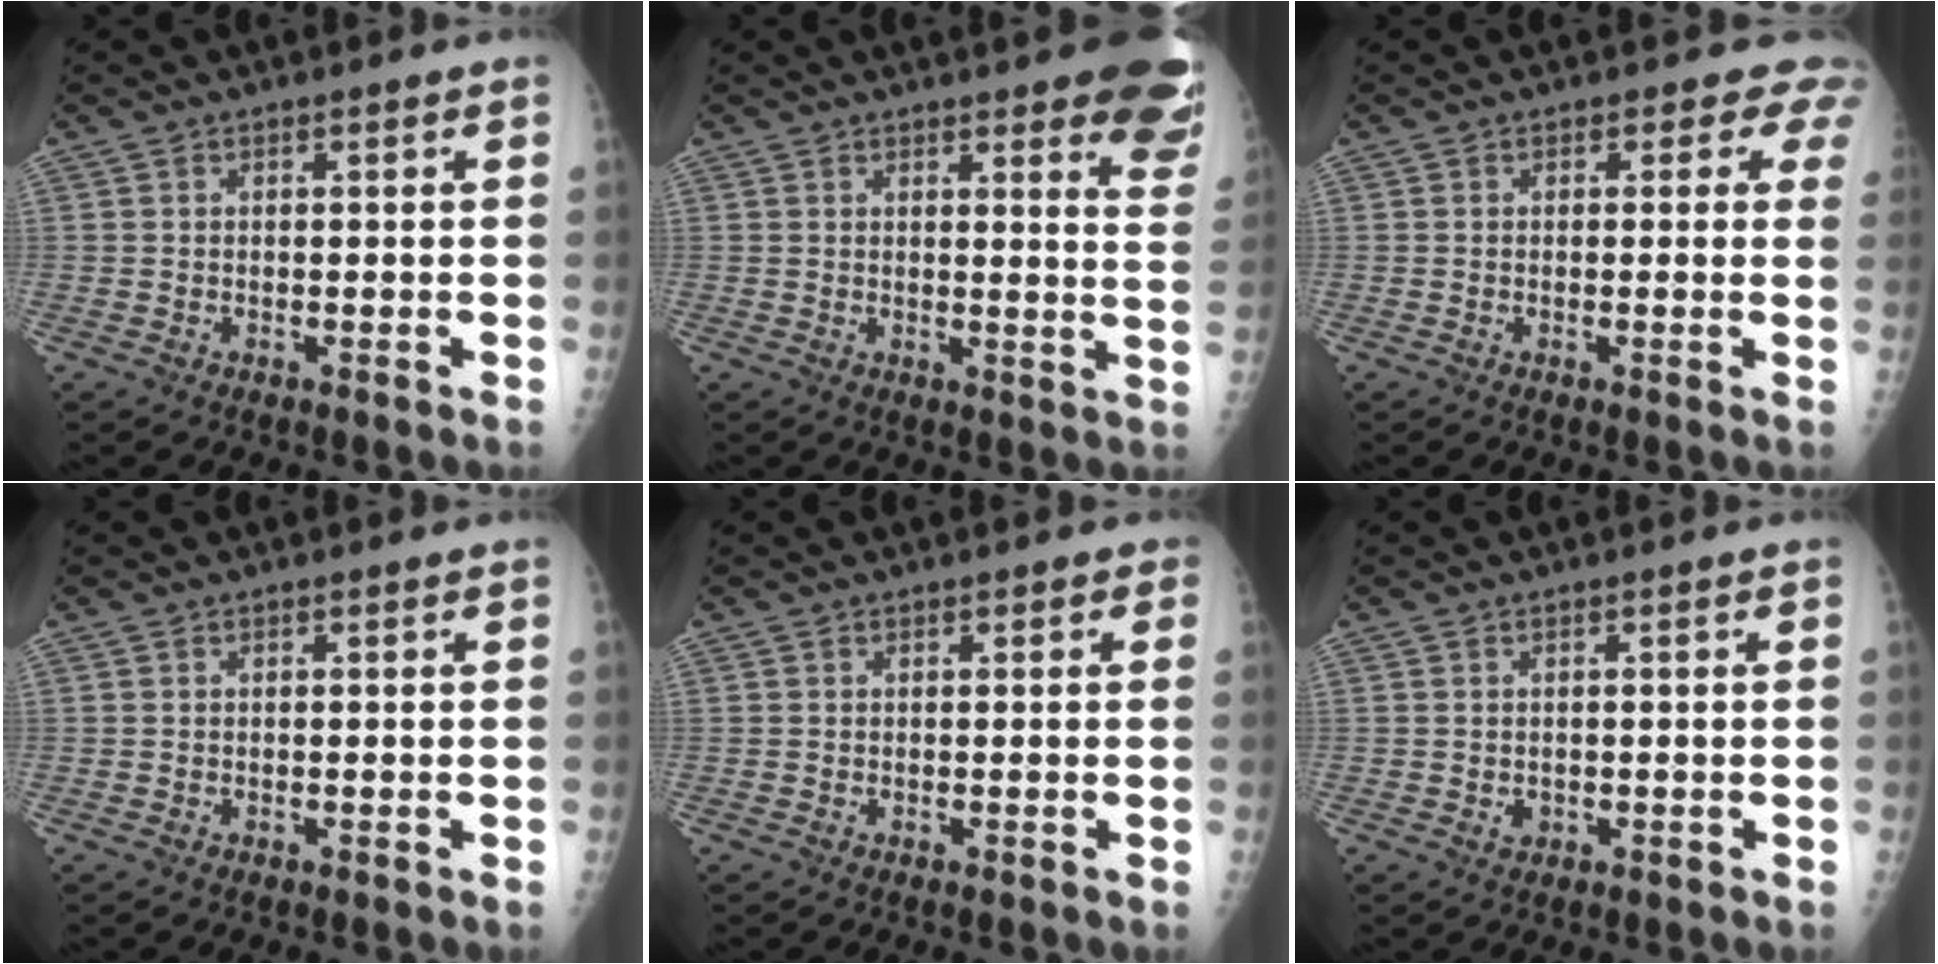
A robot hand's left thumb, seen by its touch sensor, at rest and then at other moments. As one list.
[{"total": 14.2, "force": [9.8, 3.6, 9.6], "torque": [-0.083, -0.046, 0.095]}, {"total": 3.5, "force": [2.5, 2.2, 0.8], "torque": [0.023, -0.010, 0.006]}, {"total": 0.0}, {"total": 0.8, "force": [0.5, 0.4, 0.5], "torque": [-0.001, 0.000, 0.001]}, {"total": 1.1, "force": [-0.1, 0.9, 0.5], "torque": [-0.004, 0.001, 0.002]}]